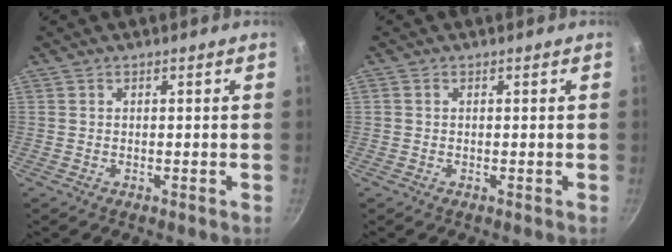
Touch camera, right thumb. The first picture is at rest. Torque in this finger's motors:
{"motor_torque": [0.57, 0.43, -0.03, 0.52, 0.00]}